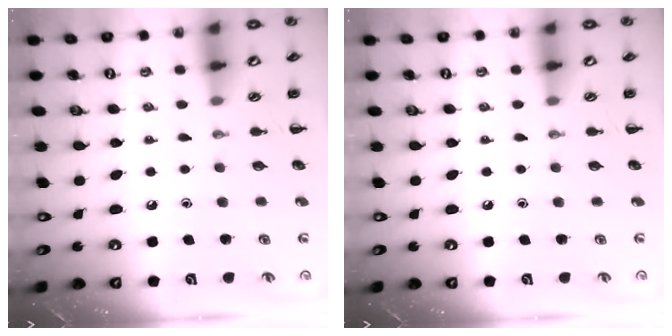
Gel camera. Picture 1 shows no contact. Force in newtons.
{"total": 0.0}